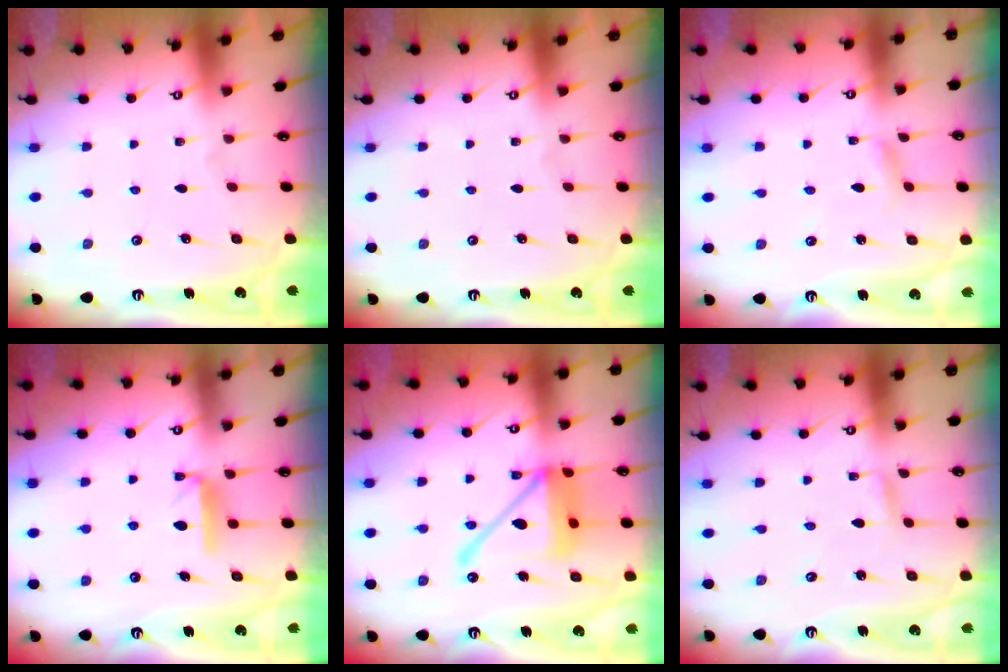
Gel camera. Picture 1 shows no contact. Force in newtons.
{"total": 0.0}
{"total": 3.3, "press": 3.2, "slide": 0.4}
{"total": 7.3, "press": 7.3, "slide": 0.2}
{"total": 16.4, "press": 16.3, "slide": 2.1}
{"total": 2.5, "press": 2.5, "slide": 0.2}